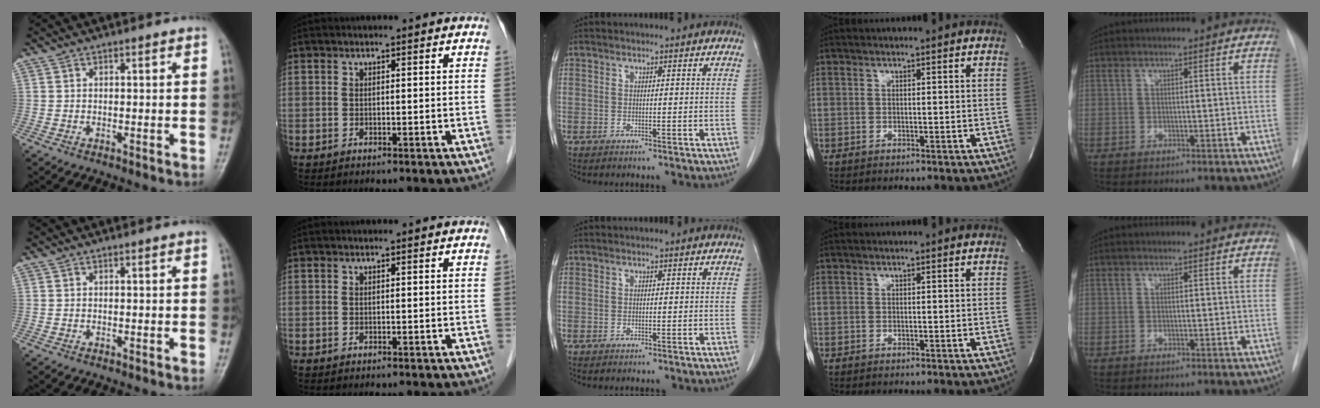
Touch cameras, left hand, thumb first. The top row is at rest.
{}